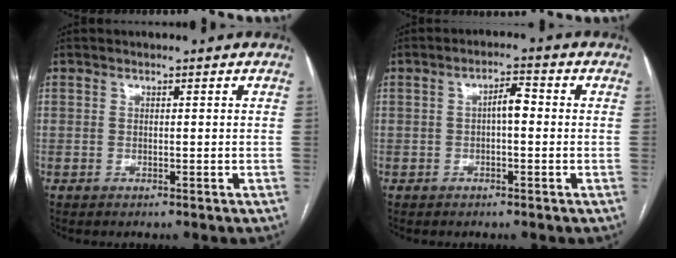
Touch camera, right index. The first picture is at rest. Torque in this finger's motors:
{"motor_torque": [0.58, 0.03, 0.17, 0.05]}